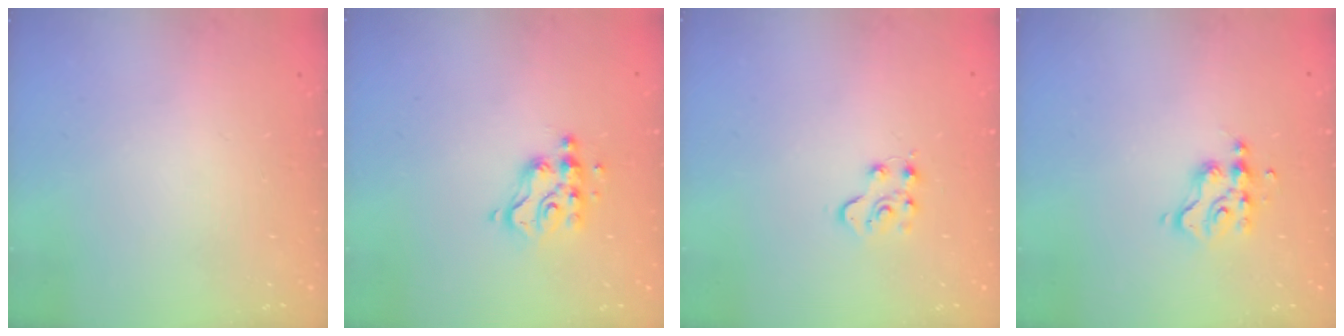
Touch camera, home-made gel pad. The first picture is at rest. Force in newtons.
{"total": 8.1, "press": 8.1, "slide": 0.4}
{"total": 4.4, "press": 4.4, "slide": 0.6}
{"total": 5.0, "press": 5.0, "slide": 0.3}